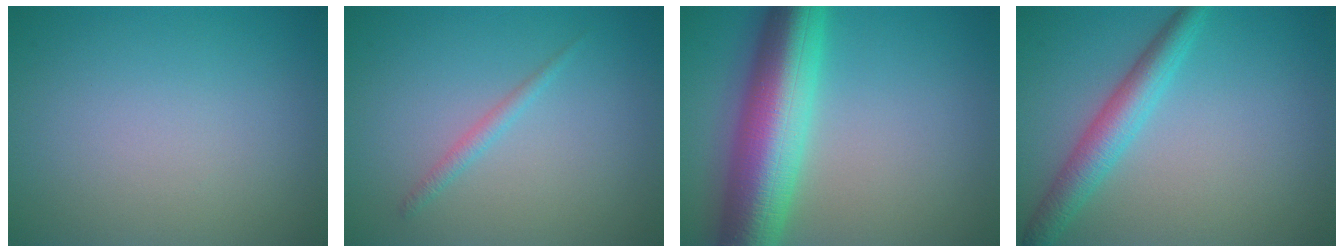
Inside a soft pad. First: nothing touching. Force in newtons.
{"total": 1.1, "press": 1.1, "slide": 0.1}
{"total": 10.7, "press": 10.7, "slide": 0.1}
{"total": 3.7, "press": 3.7, "slide": 0.2}